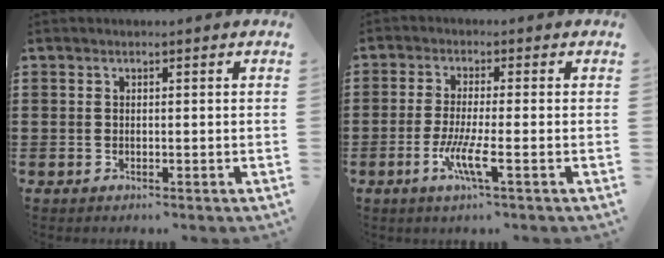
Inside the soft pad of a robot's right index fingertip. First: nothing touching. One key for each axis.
{"total": 5.4, "fx": -2.2, "fy": 0.0, "fz": 5.0, "tx": -0.103, "ty": -0.017, "tz": -0.044}